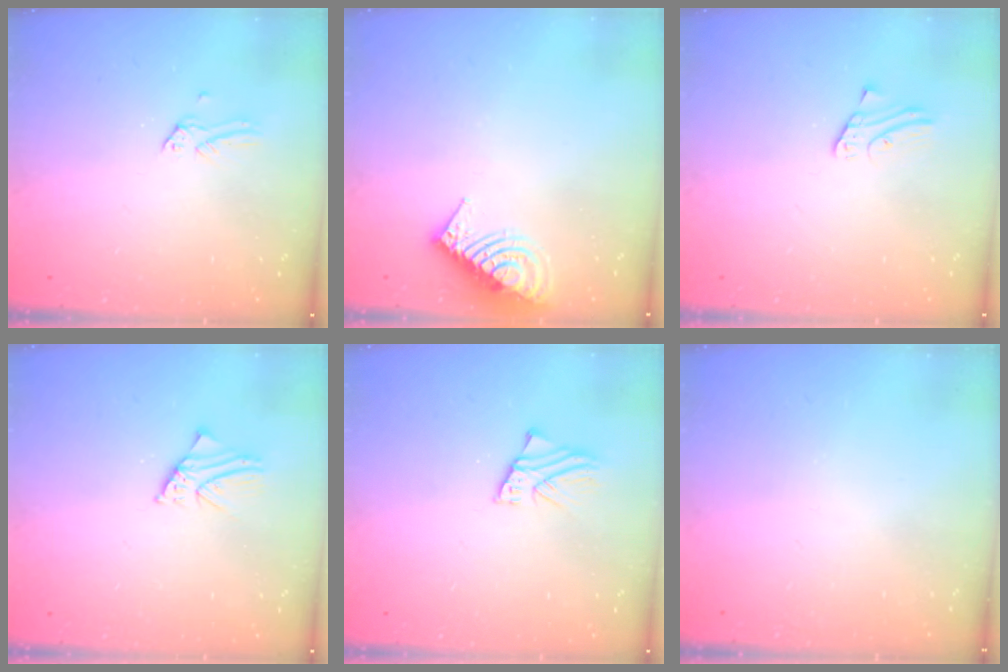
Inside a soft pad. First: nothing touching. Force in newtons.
{"total": 14.3, "press": 14.3, "slide": 0.4}
{"total": 1.3, "press": 1.2, "slide": 0.1}
{"total": 1.7, "press": 1.7, "slide": 0.2}
{"total": 2.3, "press": 2.3, "slide": 0.2}
{"total": 0.0}